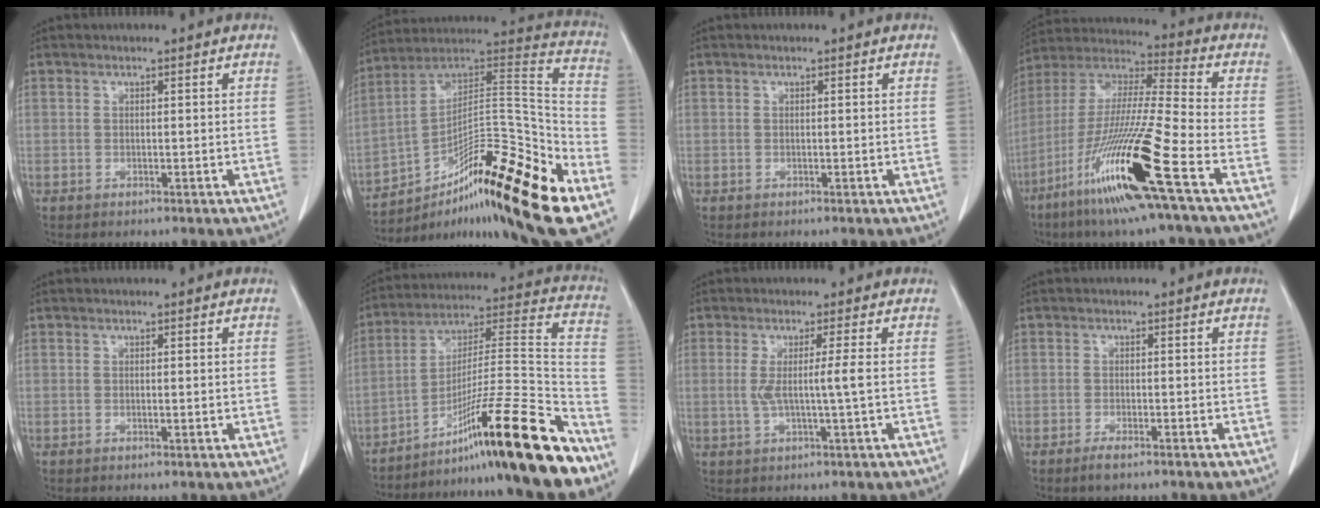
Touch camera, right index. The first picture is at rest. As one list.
[{"total": 25.8, "force": [-14.9, 3.1, 20.8], "torque": [-0.253, 0.031, -0.239]}, {"total": 0.0}, {"total": 20.4, "force": [-9.8, -0.5, 17.9], "torque": [-0.386, -0.051, -0.196]}, {"total": 0.7, "force": [-0.1, 0.0, 0.7], "torque": [-0.013, -0.002, -0.001]}, {"total": 23.4, "force": [-16.2, -0.1, 16.9], "torque": [-0.229, 0.010, -0.269]}, {"total": 3.8, "force": [0.0, -1.0, 3.7], "torque": [-0.072, -0.006, 0.000]}, {"total": 2.0, "force": [-1.5, 0.3, 1.2], "torque": [-0.027, -0.003, -0.026]}]